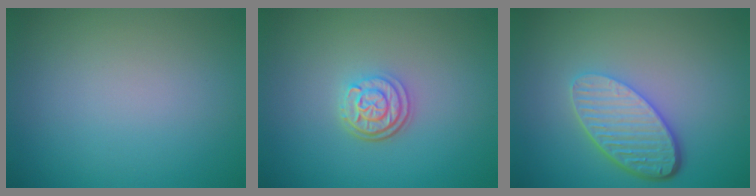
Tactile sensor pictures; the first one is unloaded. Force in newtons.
{"total": 3.0, "press": 2.4, "slide": 1.8}
{"total": 5.3, "press": 3.9, "slide": 3.6}